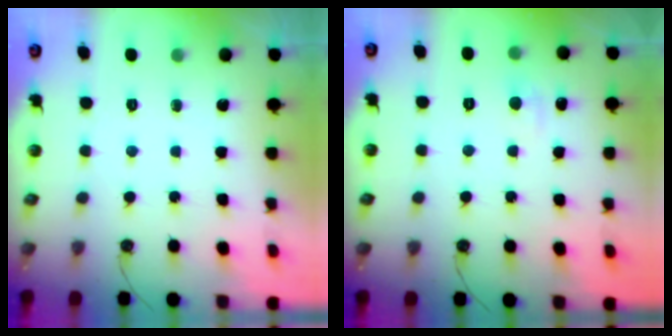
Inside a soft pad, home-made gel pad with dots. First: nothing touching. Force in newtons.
{"total": 1.3, "press": 1.1, "slide": 0.5}